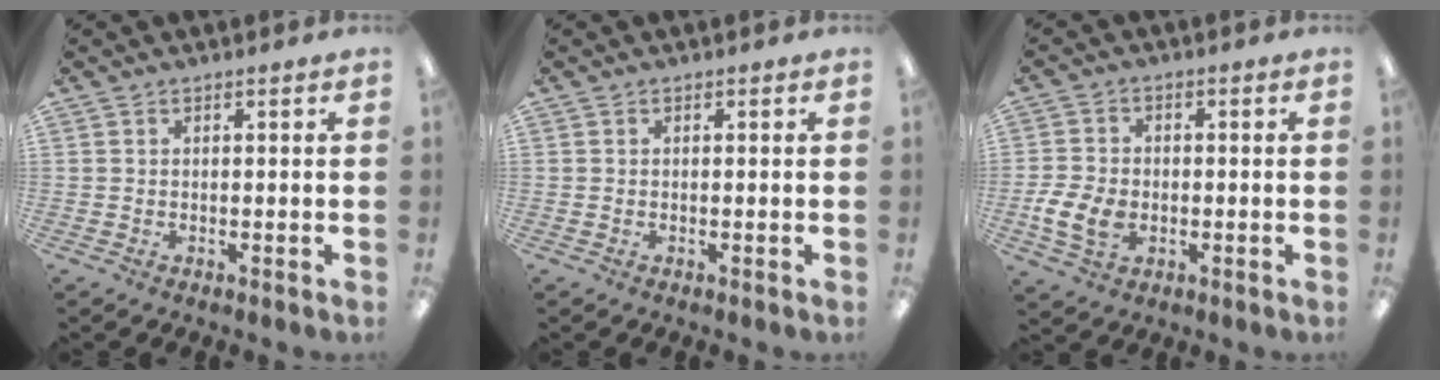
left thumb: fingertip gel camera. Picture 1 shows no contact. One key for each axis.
{"total": 0.0}
{"total": 8.0, "fx": -2.1, "fy": 6.0, "fz": 4.9, "tx": -0.112, "ty": 0.007, "tz": -0.035}